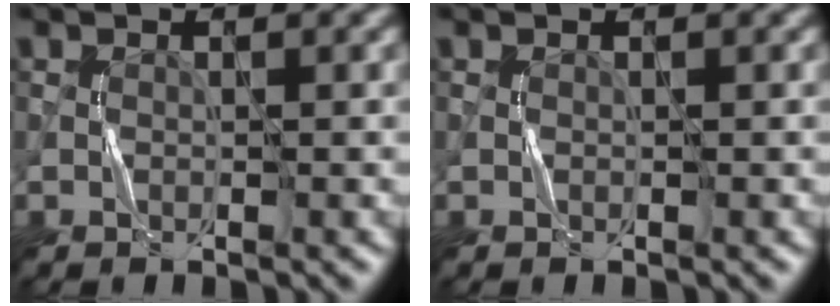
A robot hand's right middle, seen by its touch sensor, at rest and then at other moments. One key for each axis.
{"total": 0.0}